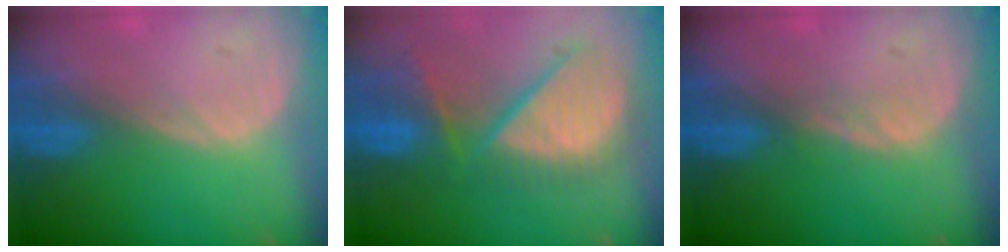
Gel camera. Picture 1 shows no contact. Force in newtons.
{"total": 11.4, "press": 10.2, "slide": 5.1}
{"total": 1.5, "press": 1.5, "slide": 0.2}